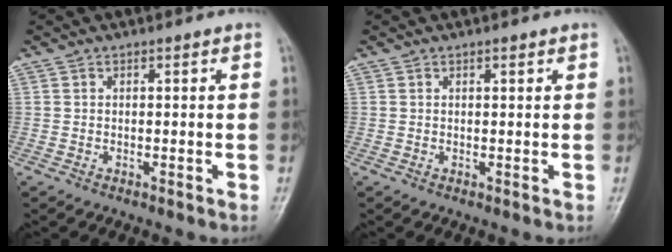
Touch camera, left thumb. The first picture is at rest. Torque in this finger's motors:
{"motor_torque": [-0.27, 0.05, -0.21, -0.08, 0.02]}